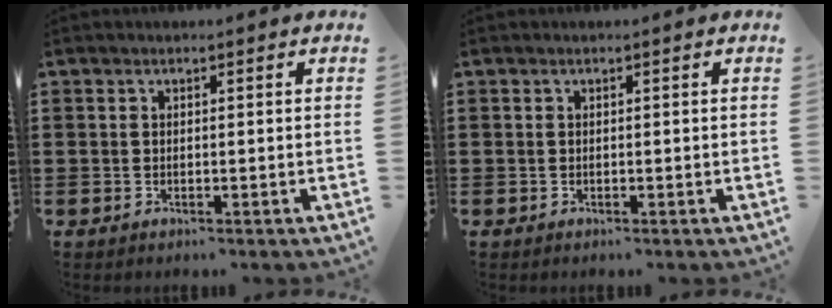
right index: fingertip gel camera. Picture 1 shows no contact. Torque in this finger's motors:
{"motor_torque": [0.22, 0.18, 0.00, -0.01]}